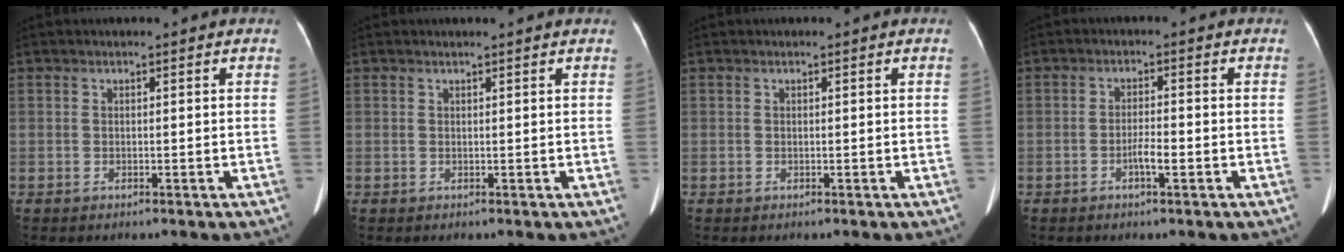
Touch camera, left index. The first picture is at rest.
{"total": 1.0, "force": [1.0, 0.2, 0.2], "torque": [-0.013, 0.015, 0.014]}
{"total": 0.0}
{"total": 2.7, "force": [-1.2, 0.4, 2.4], "torque": [-0.043, 0.001, -0.021]}